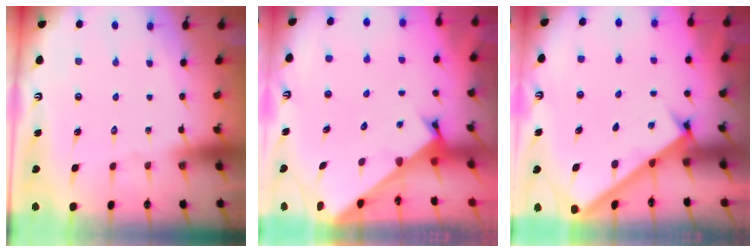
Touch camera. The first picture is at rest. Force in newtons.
{"total": 2.4, "press": 2.4, "slide": 0.2}
{"total": 2.4, "press": 2.4, "slide": 0.3}